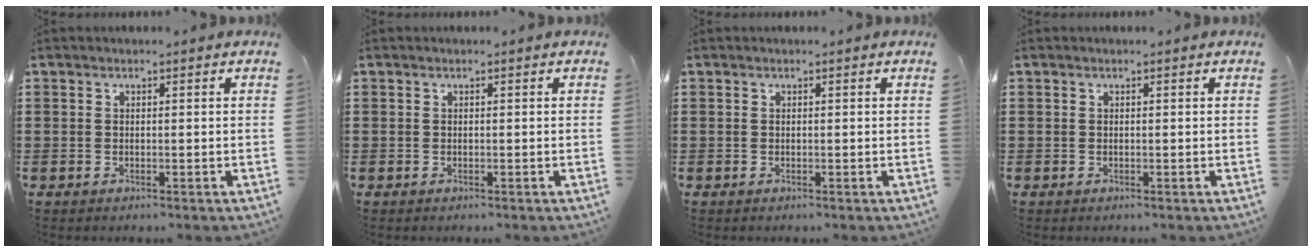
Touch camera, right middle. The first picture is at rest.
{"total": 0.0}
{"total": 0.0}
{"total": 0.0}